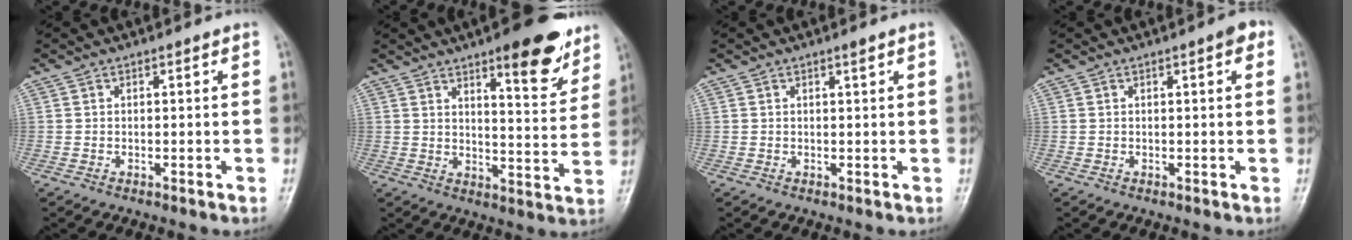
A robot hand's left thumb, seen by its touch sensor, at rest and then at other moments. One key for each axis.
{"total": 12.7, "fx": 8.2, "fy": 3.8, "fz": 9.0, "tx": -0.087, "ty": -0.047, "tz": 0.113}
{"total": 0.8, "fx": 0.5, "fy": 0.0, "fz": 0.6, "tx": -0.007, "ty": -0.001, "tz": 0.010}
{"total": 2.1, "fx": 0.8, "fy": 0.6, "fz": 1.8, "tx": -0.019, "ty": 0.004, "tz": 0.008}